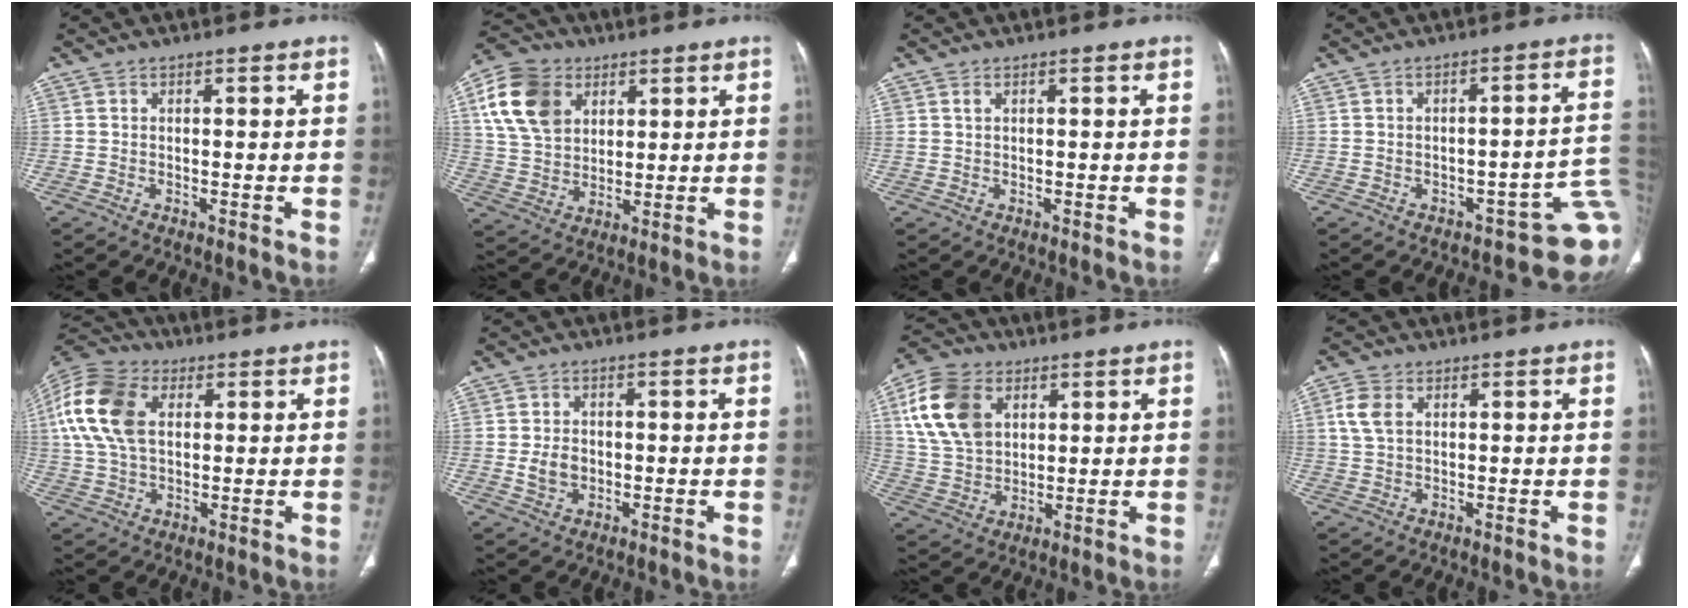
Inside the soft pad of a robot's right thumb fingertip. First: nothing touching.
{"total": 14.3, "force": [5.5, 10.6, 7.8], "torque": [-0.130, -0.003, 0.102]}
{"total": 0.6, "force": [0.3, 0.4, 0.4], "torque": [-0.006, 0.000, 0.006]}
{"total": 11.1, "force": [-3.7, 4.7, 9.4], "torque": [-0.084, 0.035, -0.040]}
{"total": 15.6, "force": [3.4, 10.4, 11.1], "torque": [-0.234, 0.014, 0.060]}
{"total": 4.1, "force": [-0.5, 3.2, 2.5], "torque": [-0.038, 0.003, -0.004]}
{"total": 14.6, "force": [5.1, 10.2, 9.1], "torque": [-0.163, -0.005, 0.099]}
{"total": 4.8, "force": [1.5, 3.2, 3.2], "torque": [-0.074, 0.006, 0.030]}